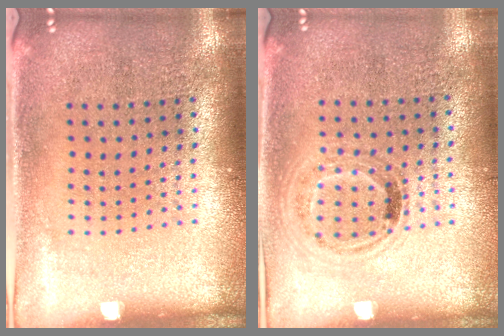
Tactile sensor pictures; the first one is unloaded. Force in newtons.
{"total": 1.0, "press": 0.8, "slide": 0.6}